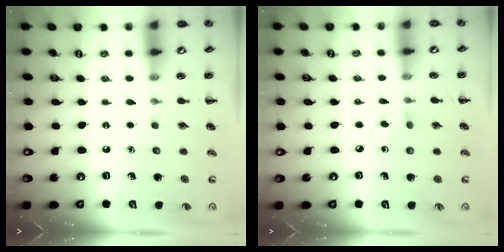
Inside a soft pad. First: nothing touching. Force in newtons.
{"total": 3.0, "press": 2.7, "slide": 1.3}